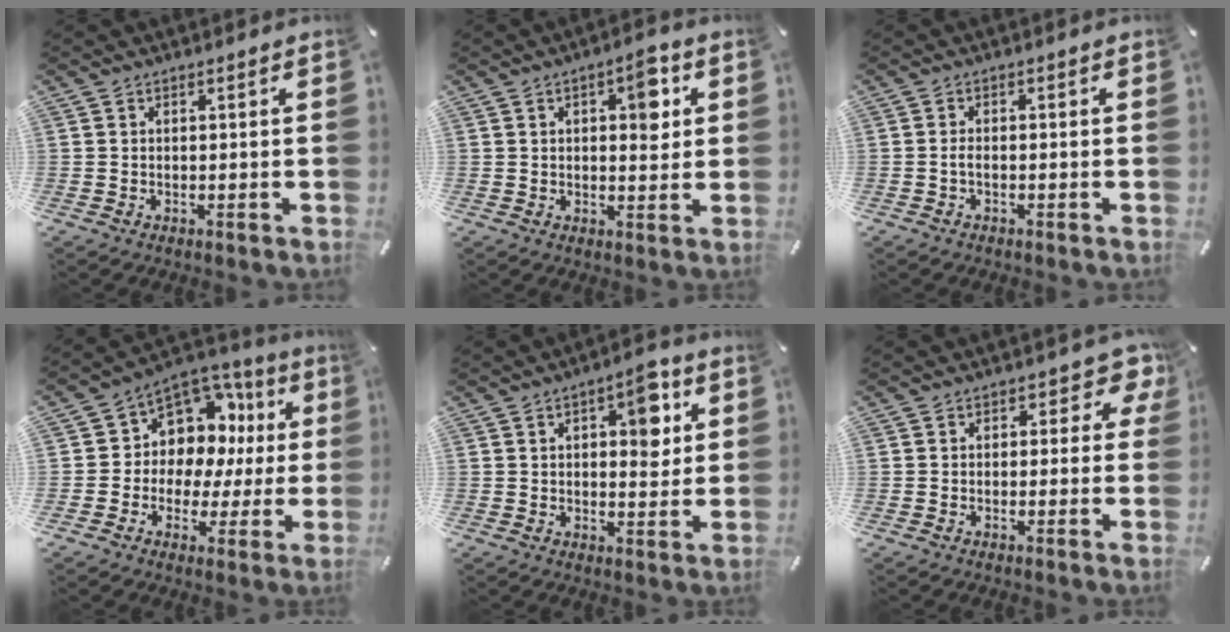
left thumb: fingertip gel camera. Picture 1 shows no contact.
{"total": 7.9, "force": [2.3, 4.0, 6.4], "torque": [-0.062, -0.015, 0.028]}
{"total": 1.6, "force": [-0.7, 0.8, 1.2], "torque": [-0.032, 0.000, -0.016]}
{"total": 10.3, "force": [4.1, 8.9, 3.1], "torque": [-0.059, -0.047, 0.081]}
{"total": 9.6, "force": [3.0, 5.0, 7.6], "torque": [-0.084, -0.012, 0.043]}
{"total": 4.9, "force": [1.4, 3.2, 3.4], "torque": [-0.030, -0.003, 0.016]}